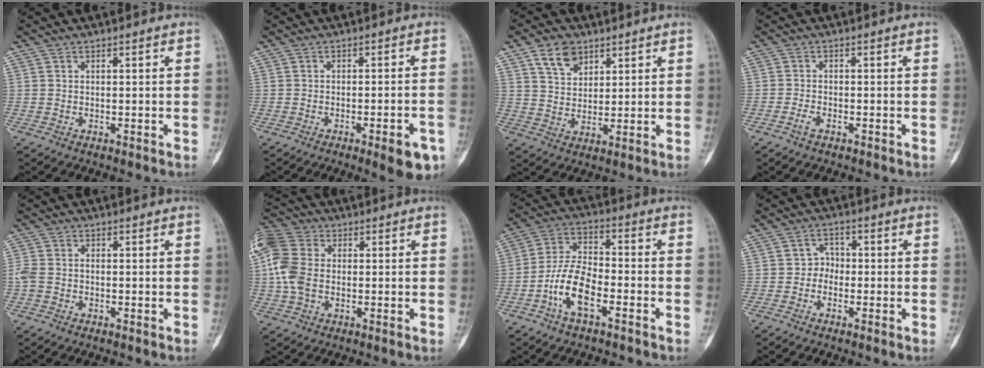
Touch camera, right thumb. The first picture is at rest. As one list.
[{"total": 10.4, "force": [-5.2, 2.3, 8.7], "torque": [-0.105, 0.019, -0.061]}, {"total": 7.0, "force": [4.1, 4.5, 3.4], "torque": [-0.040, -0.024, 0.078]}, {"total": 1.8, "force": [-1.2, 0.9, 1.1], "torque": [-0.025, 0.006, -0.026]}, {"total": 3.1, "force": [-0.6, 2.3, 2.0], "torque": [-0.055, 0.006, -0.014]}, {"total": 10.1, "force": [0.2, 7.1, 7.1], "torque": [-0.167, 0.019, -0.001]}, {"total": 10.4, "force": [-4.5, 4.9, 8.0], "torque": [-0.158, 0.033, -0.090]}, {"total": 2.8, "force": [-0.9, 2.4, 1.1], "torque": [0.007, 0.012, -0.028]}]